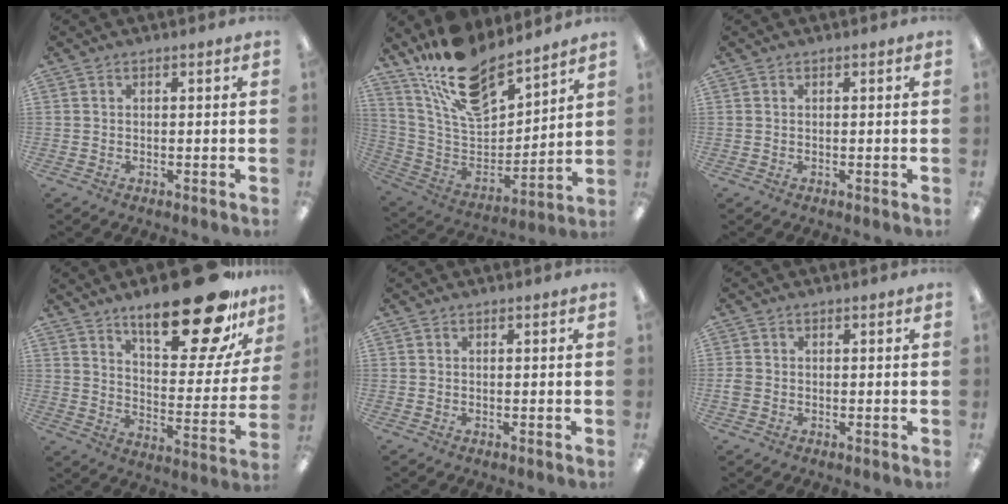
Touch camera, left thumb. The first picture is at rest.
{"total": 18.8, "force": [15.4, 7.1, 8.2], "torque": [-0.168, -0.097, 0.277]}
{"total": 0.0}
{"total": 23.9, "force": [16.2, 8.3, 15.5], "torque": [-0.218, -0.103, 0.263]}
{"total": 0.0}
{"total": 1.6, "force": [-0.4, 1.3, 0.8], "torque": [-0.012, 0.004, -0.007]}